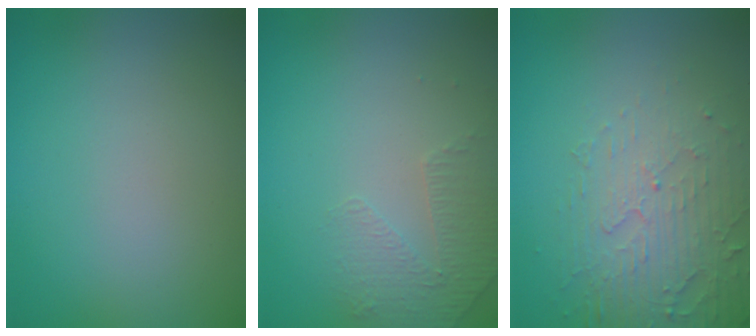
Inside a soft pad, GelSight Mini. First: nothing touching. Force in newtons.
{"total": 1.4, "press": 0.9, "slide": 1.1}
{"total": 5.0, "press": 3.3, "slide": 3.8}